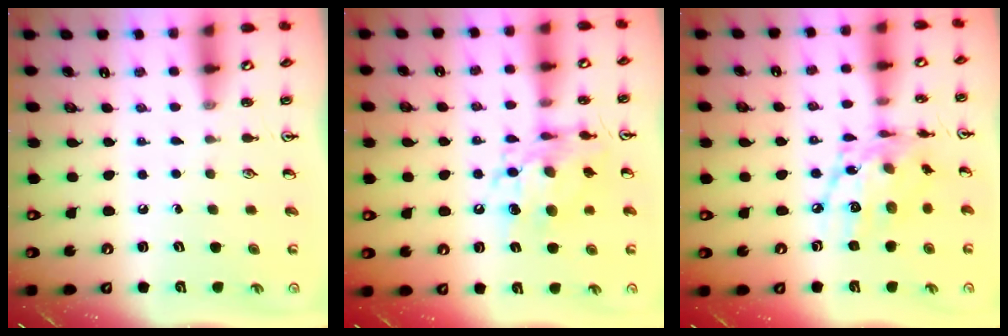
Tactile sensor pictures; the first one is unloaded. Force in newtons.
{"total": 10.9, "press": 10.9, "slide": 1.1}
{"total": 14.9, "press": 14.9, "slide": 0.7}